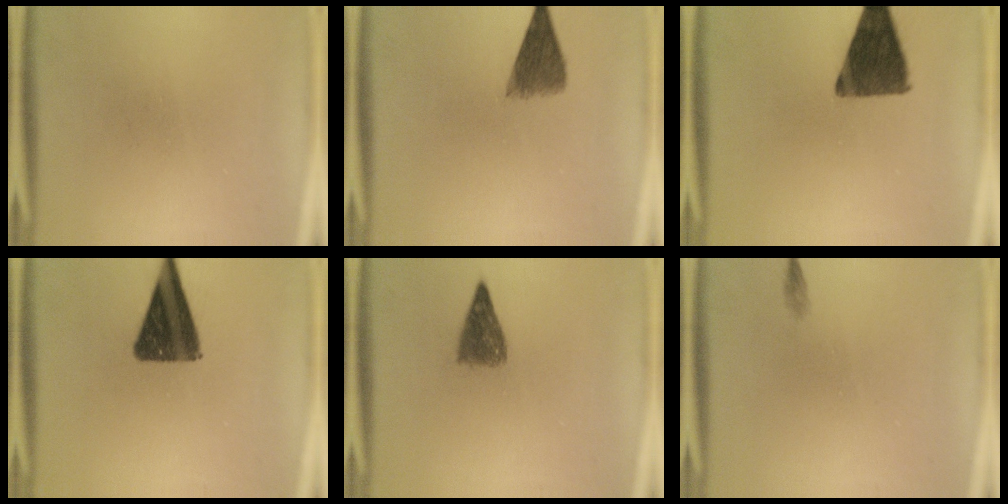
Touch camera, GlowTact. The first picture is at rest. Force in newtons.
{"total": 5.2}
{"total": 12.3}
{"total": 13.2}
{"total": 4.0}
{"total": 0.6}